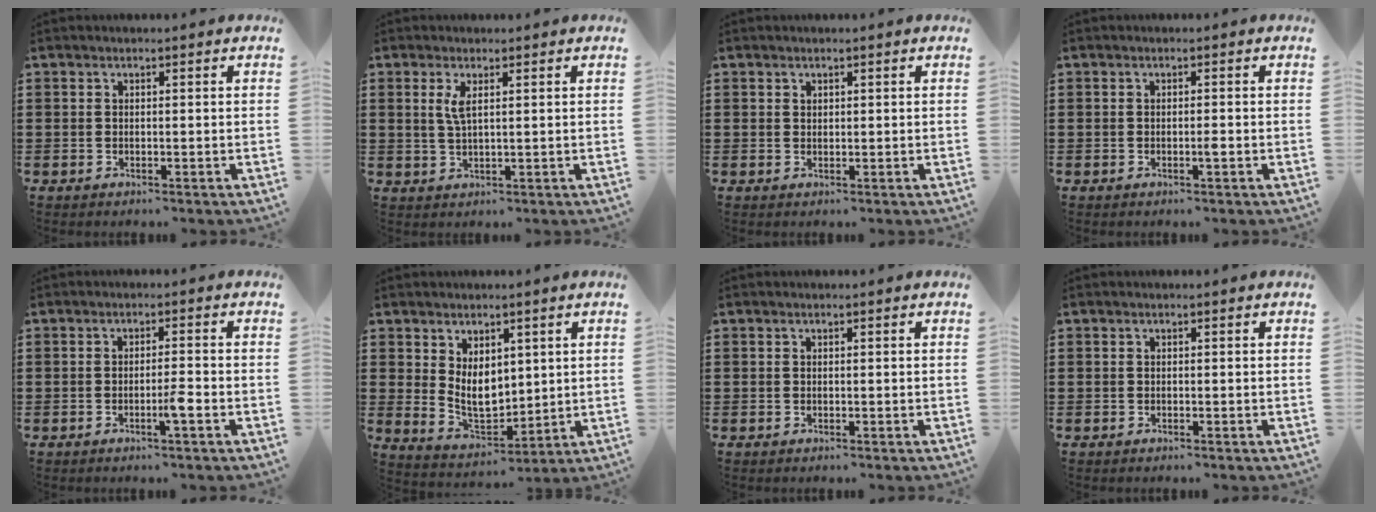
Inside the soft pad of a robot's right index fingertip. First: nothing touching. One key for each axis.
{"total": 2.7, "fx": 1.0, "fy": 0.7, "fz": 2.4, "tx": -0.051, "ty": 0.003, "tz": 0.016}
{"total": 0.7, "fx": 0.5, "fy": 0.5, "fz": 0.1, "tx": -0.003, "ty": 0.001, "tz": 0.011}
{"total": 1.0, "fx": -0.4, "fy": 0.0, "fz": 0.9, "tx": -0.015, "ty": -0.003, "tz": -0.007}
{"total": 3.1, "fx": -1.4, "fy": 0.0, "fz": 2.8, "tx": -0.047, "ty": -0.002, "tz": -0.026}
{"total": 6.5, "fx": 2.2, "fy": 4.5, "fz": 4.2, "tx": -0.083, "ty": -0.005, "tz": 0.040}
{"total": 0.0}
{"total": 0.0}